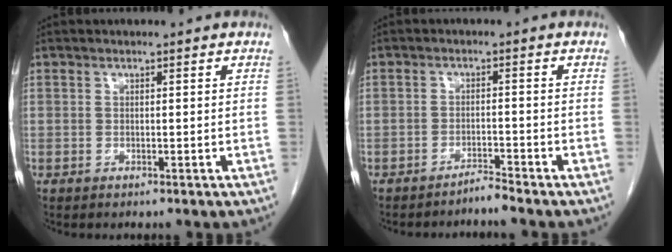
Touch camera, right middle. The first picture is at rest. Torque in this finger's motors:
{"motor_torque": [0.17, -0.15, -0.07, 0.00]}